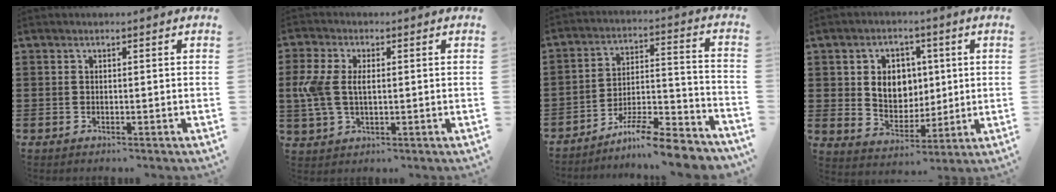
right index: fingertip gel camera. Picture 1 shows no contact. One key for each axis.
{"total": 6.0, "fx": 0.3, "fy": 3.5, "fz": 4.9, "tx": -0.134, "ty": -0.002, "tz": -0.005}
{"total": 9.3, "fx": -8.4, "fy": 0.5, "fz": 4.1, "tx": -0.058, "ty": 0.017, "tz": -0.160}
{"total": 6.8, "fx": 1.3, "fy": 5.8, "fz": 3.3, "tx": -0.073, "ty": 0.013, "tz": 0.020}